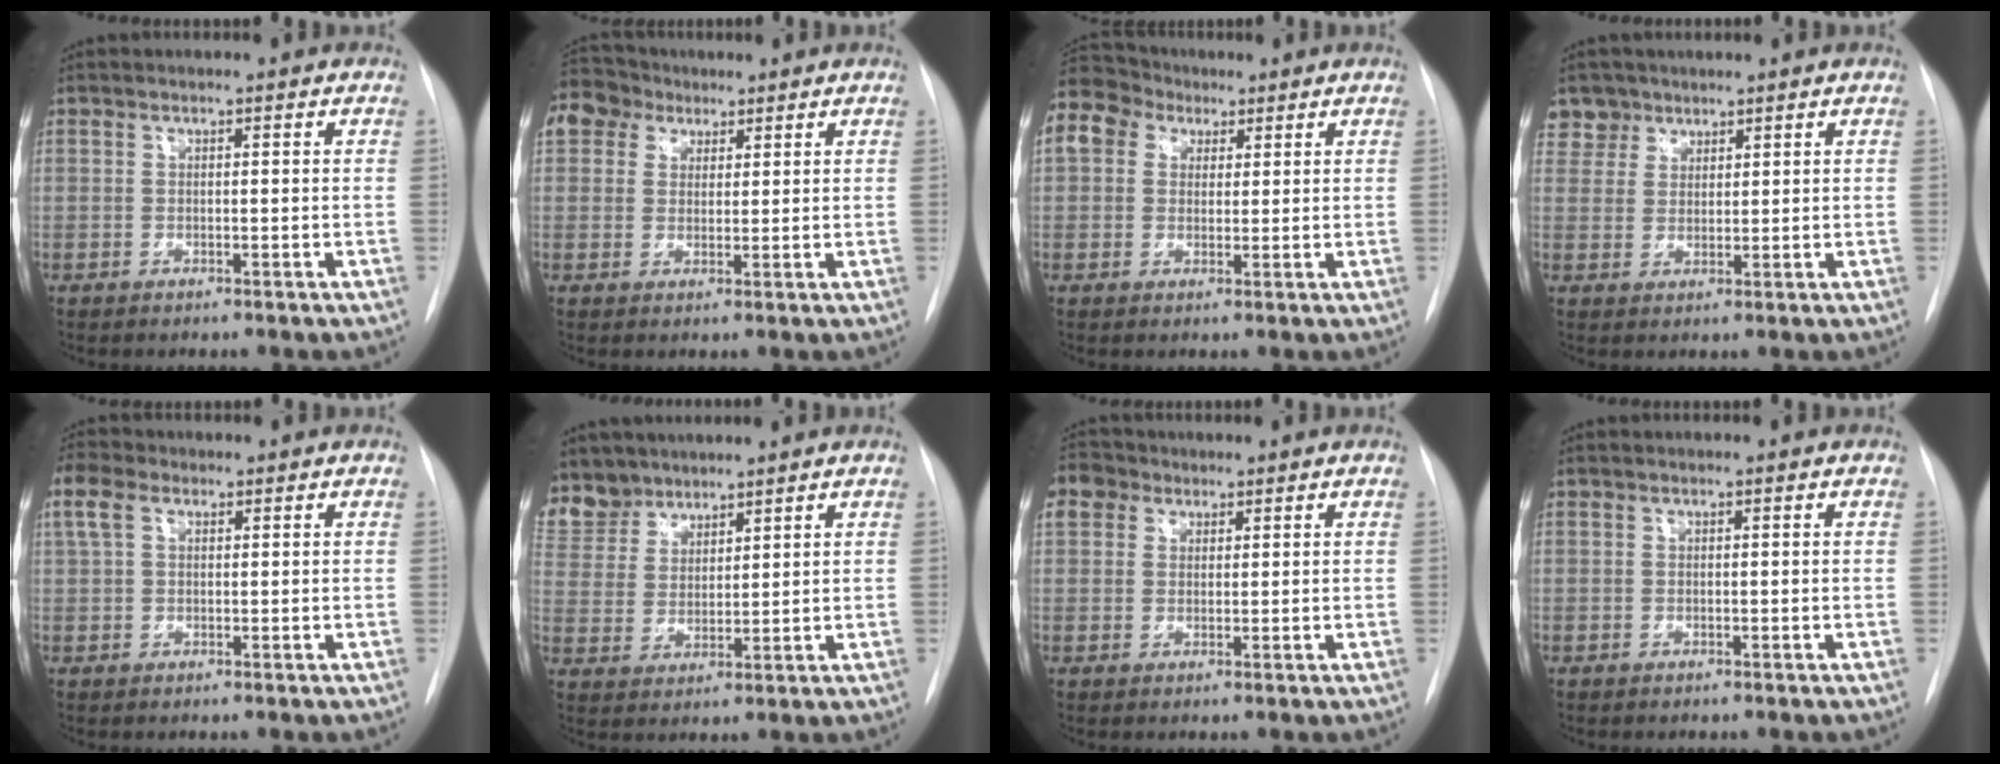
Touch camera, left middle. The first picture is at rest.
{"total": 7.1, "force": [4.6, 5.4, 0.8], "torque": [-0.020, 0.030, 0.090]}
{"total": 18.2, "force": [8.7, 14.4, 6.9], "torque": [-0.234, 0.096, 0.172]}
{"total": 4.3, "force": [3.1, 2.9, -0.5], "torque": [0.020, 0.004, 0.057]}
{"total": 3.1, "force": [1.5, 2.1, 1.7], "torque": [-0.054, 0.018, 0.033]}
{"total": 9.6, "force": [8.4, 4.6, 0.0], "torque": [-0.014, 0.004, 0.182]}
{"total": 4.7, "force": [2.4, 3.7, 1.4], "torque": [-0.034, 0.019, 0.047]}
{"total": 0.0}